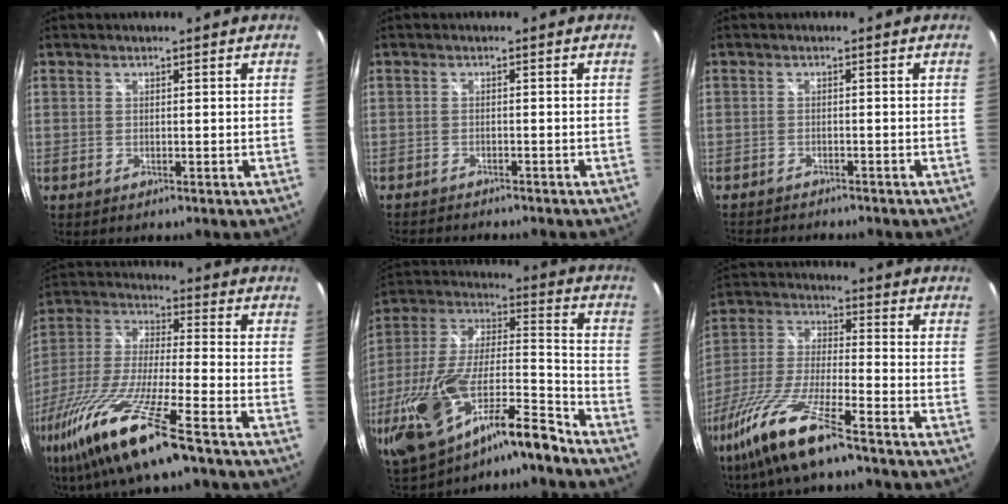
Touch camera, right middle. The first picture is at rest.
{"total": 4.8, "force": [-4.5, 0.4, 1.5], "torque": [-0.040, -0.016, -0.072]}
{"total": 5.5, "force": [-5.2, 0.6, 1.7], "torque": [-0.045, -0.016, -0.082]}
{"total": 19.7, "force": [-11.8, 1.4, 15.8], "torque": [-0.328, -0.045, -0.227]}
{"total": 22.9, "force": [-15.2, 5.9, 16.0], "torque": [-0.309, -0.026, -0.270]}
{"total": 16.8, "force": [-10.4, 1.1, 13.2], "torque": [-0.284, -0.035, -0.205]}